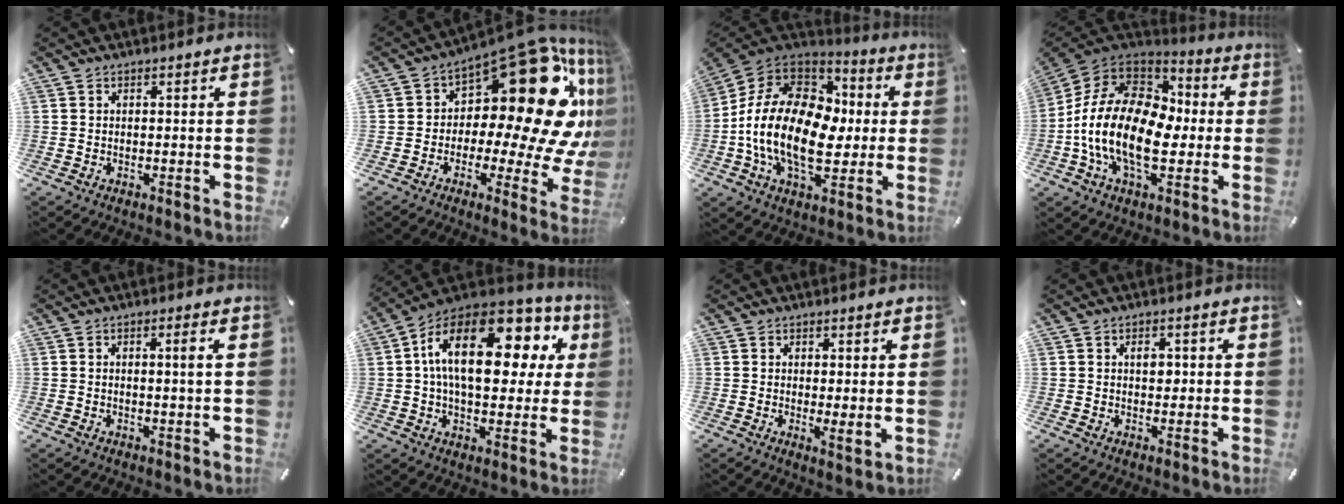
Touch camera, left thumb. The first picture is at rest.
{"total": 26.6, "force": [7.0, 13.4, 21.9], "torque": [-0.279, -0.086, 0.122]}
{"total": 20.3, "force": [-2.9, 13.3, 15.1], "torque": [-0.307, 0.014, -0.047]}
{"total": 19.9, "force": [-4.5, 12.4, 14.9], "torque": [-0.308, 0.019, -0.078]}
{"total": 1.9, "force": [0.4, 0.1, 1.9], "torque": [-0.036, -0.002, 0.004]}
{"total": 22.6, "force": [7.2, 12.0, 17.7], "torque": [-0.309, -0.028, 0.116]}
{"total": 2.3, "force": [1.2, 1.0, 1.7], "torque": [-0.018, -0.013, 0.020]}
{"total": 2.5, "force": [0.4, 1.7, 1.8], "torque": [-0.021, 0.000, 0.002]}